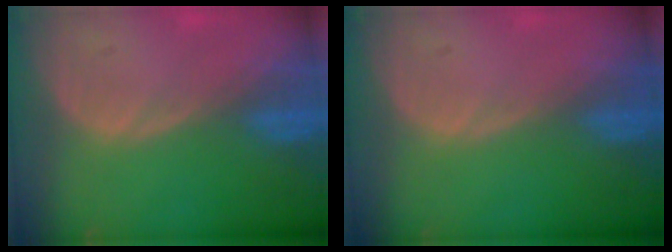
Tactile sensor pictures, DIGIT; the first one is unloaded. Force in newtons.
{"total": 0.0}